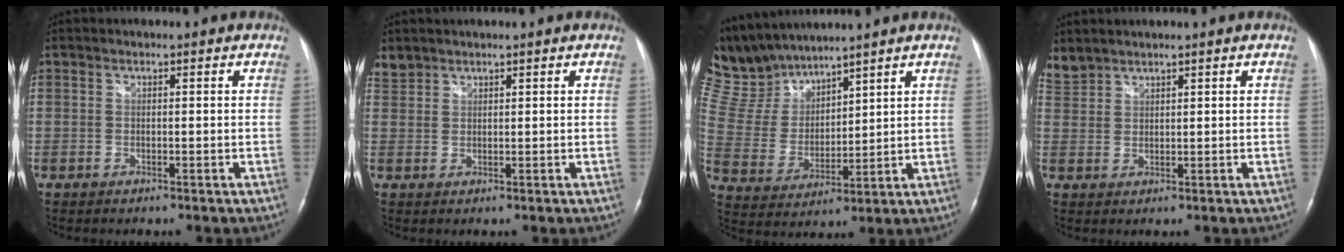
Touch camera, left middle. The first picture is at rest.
{"total": 2.1, "force": [1.9, 0.8, -0.2], "torque": [0.000, 0.011, 0.040]}
{"total": 10.5, "force": [10.1, 2.3, 2.0], "torque": [-0.067, 0.015, 0.220]}
{"total": 3.2, "force": [3.1, 0.8, 0.0], "torque": [-0.011, 0.016, 0.071]}